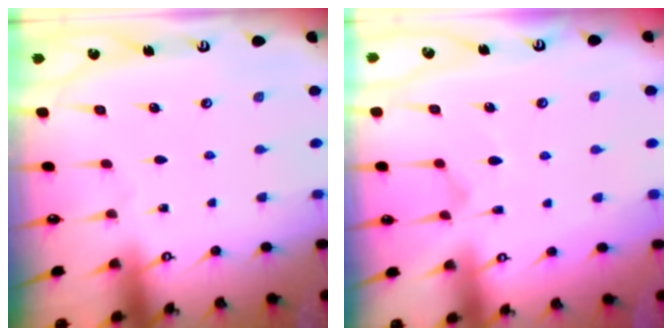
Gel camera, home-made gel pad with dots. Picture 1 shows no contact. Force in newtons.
{"total": 2.5, "press": 2.1, "slide": 1.4}